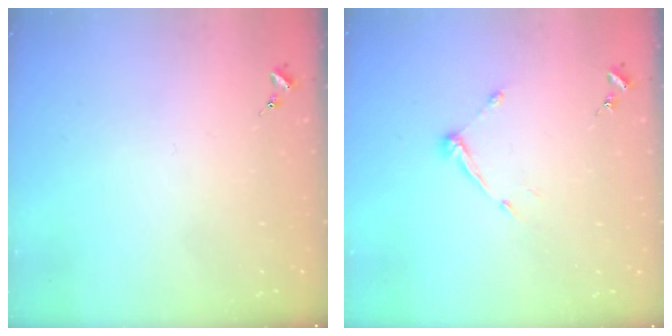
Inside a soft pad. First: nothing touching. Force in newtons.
{"total": 6.7, "press": 6.6, "slide": 0.5}